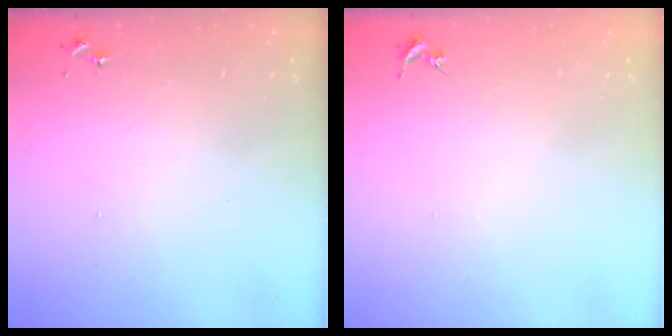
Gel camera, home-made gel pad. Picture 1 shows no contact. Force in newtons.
{"total": 0.0}